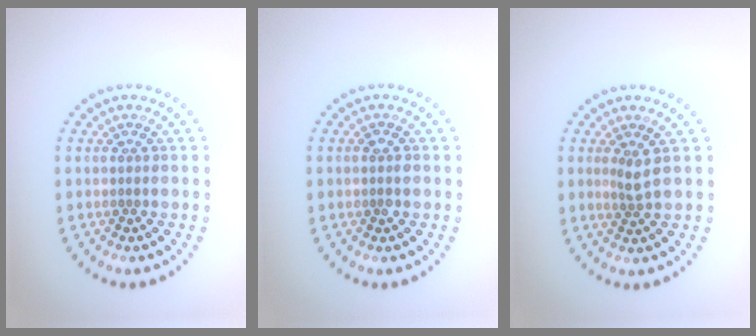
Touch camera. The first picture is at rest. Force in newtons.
{"total": 1.1, "press": 1.0, "slide": 0.3}
{"total": 1.4, "press": 1.0, "slide": 1.0}